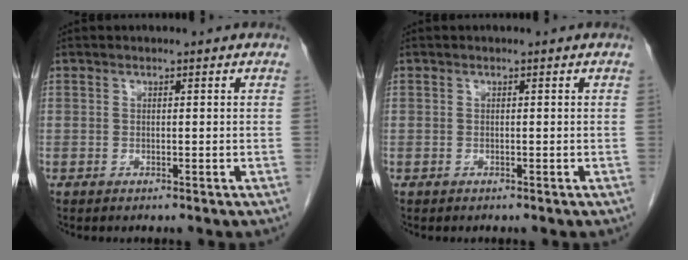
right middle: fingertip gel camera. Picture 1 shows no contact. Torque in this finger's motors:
{"motor_torque": [-0.19, -0.24, -0.03, -0.01]}